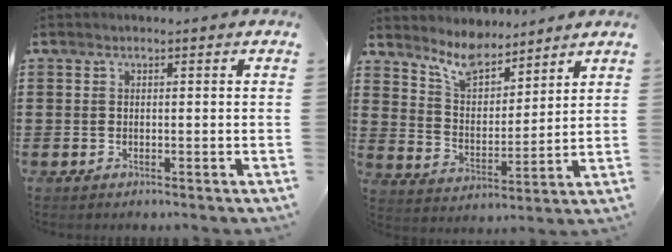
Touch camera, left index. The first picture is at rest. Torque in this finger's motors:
{"motor_torque": [2.14, 0.00, 0.24, 0.04]}